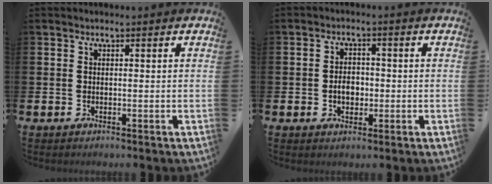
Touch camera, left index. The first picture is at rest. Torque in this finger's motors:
{"motor_torque": [0.04, 0.02, 0.34, 0.03]}